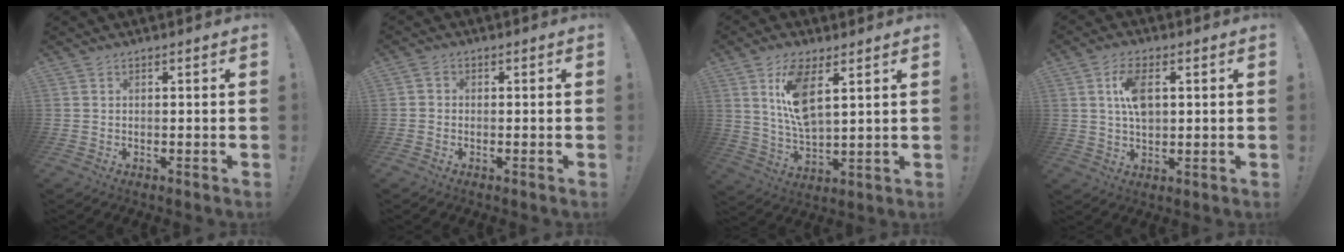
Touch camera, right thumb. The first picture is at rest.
{"total": 1.4, "force": [-0.6, 1.0, 0.8], "torque": [-0.013, 0.005, -0.010]}
{"total": 11.8, "force": [5.7, 4.6, 9.2], "torque": [-0.180, -0.024, 0.100]}
{"total": 8.6, "force": [1.8, 4.6, 7.0], "torque": [-0.119, 0.000, 0.030]}